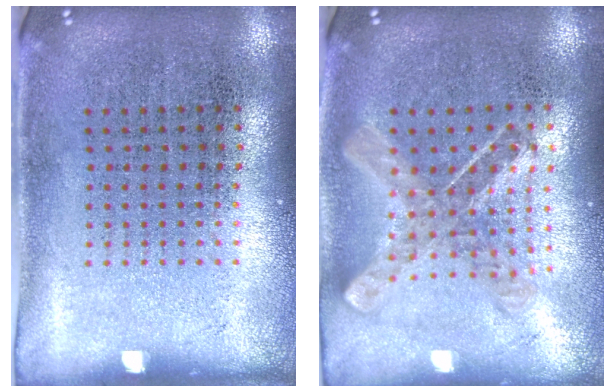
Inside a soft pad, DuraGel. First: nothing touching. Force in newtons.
{"total": 0.8, "press": 0.8, "slide": 0.2}